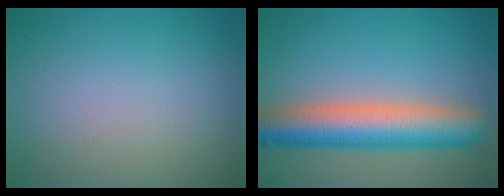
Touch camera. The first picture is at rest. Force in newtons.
{"total": 8.2, "press": 8.2, "slide": 0.4}